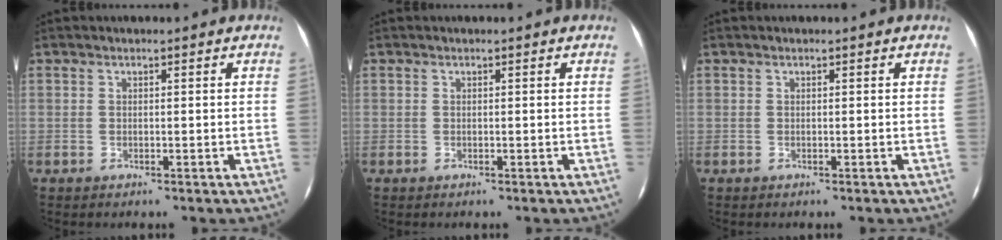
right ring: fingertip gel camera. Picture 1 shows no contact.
{"total": 0.0}
{"total": 0.0}